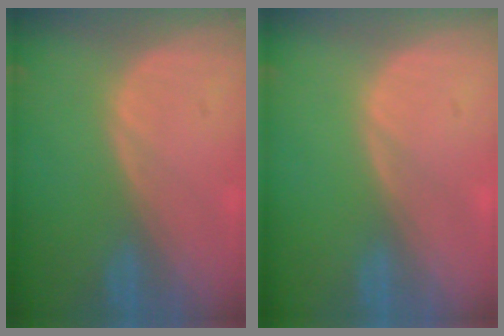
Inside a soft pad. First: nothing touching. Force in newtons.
{"total": 0.0}